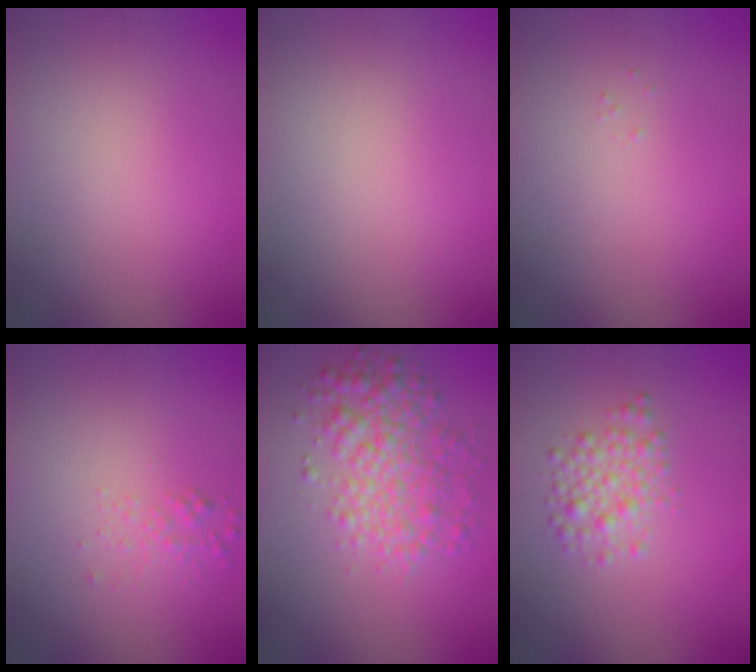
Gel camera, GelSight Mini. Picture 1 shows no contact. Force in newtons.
{"total": 0.0}
{"total": 0.0}
{"total": 1.1, "press": 1.1, "slide": 0.0}
{"total": 4.6, "press": 4.6, "slide": 0.0}
{"total": 2.6, "press": 2.6, "slide": 0.1}